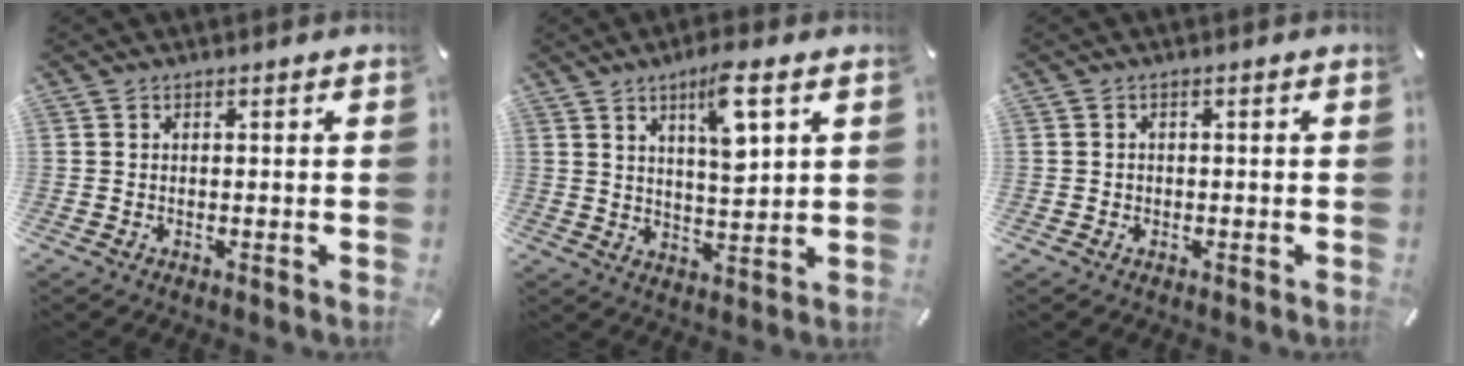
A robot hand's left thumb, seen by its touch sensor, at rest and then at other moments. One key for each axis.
{"total": 9.2, "fx": 4.9, "fy": 2.5, "fz": 7.4, "tx": -0.122, "ty": -0.023, "tz": 0.077}
{"total": 1.1, "fx": -0.4, "fy": 1.0, "fz": 0.2, "tx": -0.004, "ty": 0.005, "tz": -0.012}